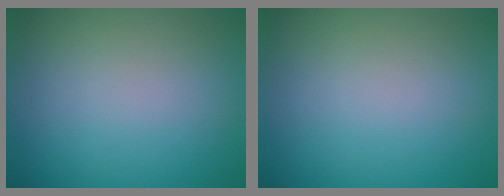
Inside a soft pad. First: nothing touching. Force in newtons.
{"total": 0.0}